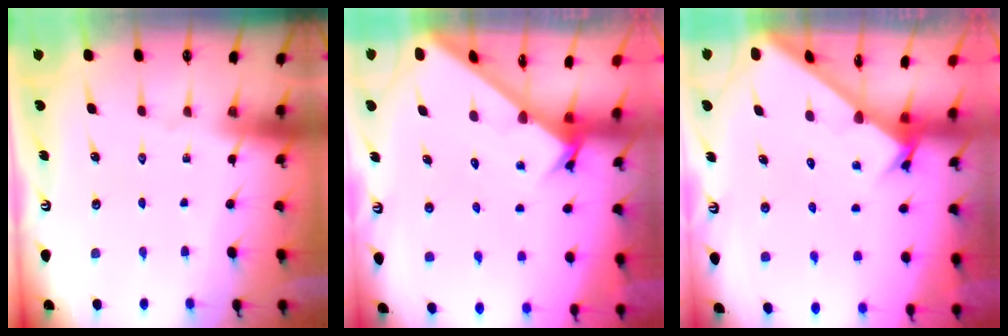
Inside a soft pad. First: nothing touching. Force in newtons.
{"total": 2.5, "press": 2.5, "slide": 0.3}
{"total": 2.4, "press": 2.4, "slide": 0.1}